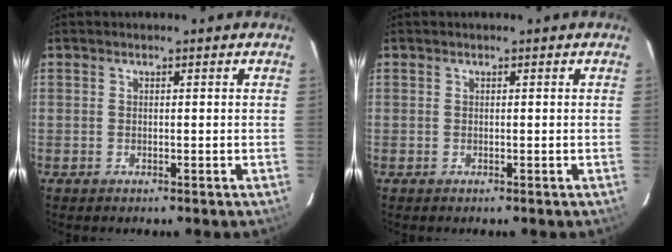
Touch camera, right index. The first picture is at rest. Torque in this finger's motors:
{"motor_torque": [-0.01, 0.01, 0.01, 0.00]}